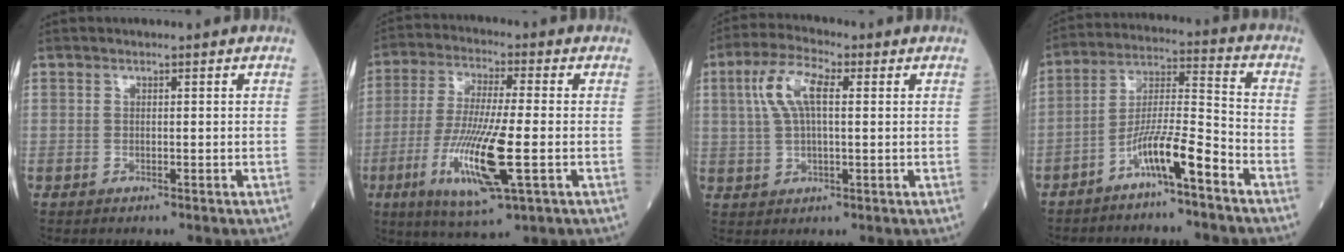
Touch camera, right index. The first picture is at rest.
{"total": 13.7, "force": [-4.0, 1.4, 13.0], "torque": [-0.264, -0.024, -0.072]}
{"total": 7.7, "force": [2.0, 2.5, 7.0], "torque": [-0.154, 0.019, 0.040]}
{"total": 8.7, "force": [-5.7, 0.1, 6.7], "torque": [-0.129, 0.007, -0.106]}